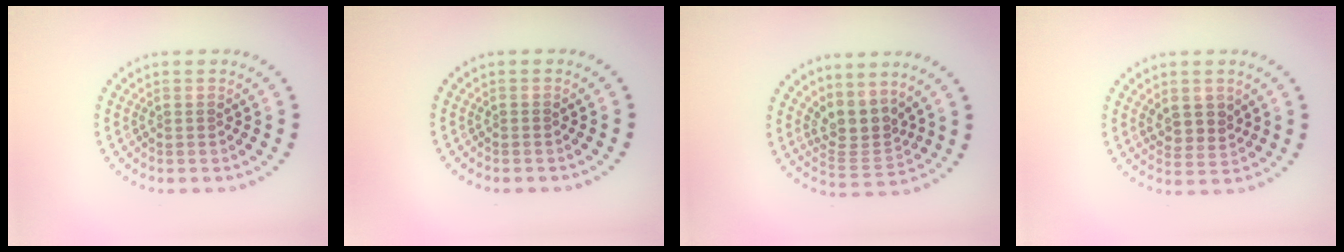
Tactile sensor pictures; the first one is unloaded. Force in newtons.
{"total": 0.0}
{"total": 3.3, "press": 2.5, "slide": 2.2}
{"total": 2.5, "press": 2.3, "slide": 0.9}